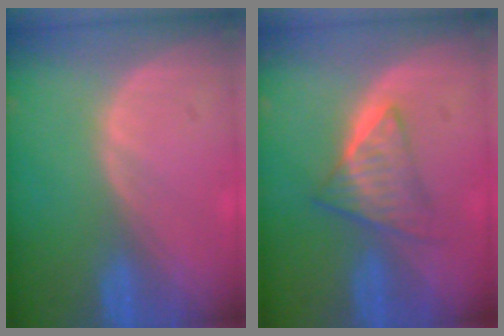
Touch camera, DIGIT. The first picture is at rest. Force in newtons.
{"total": 6.2, "press": 5.4, "slide": 3.0}